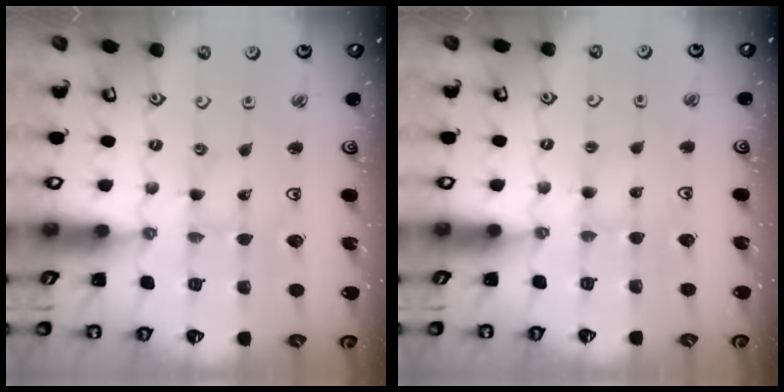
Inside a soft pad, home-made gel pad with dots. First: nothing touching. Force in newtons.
{"total": 2.9, "press": 2.9, "slide": 0.3}